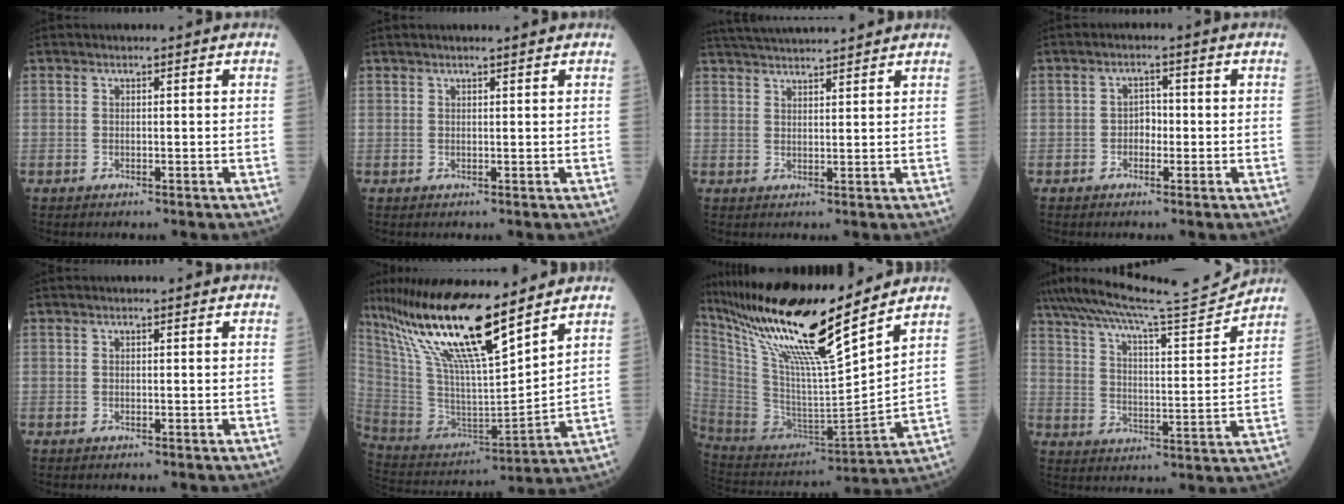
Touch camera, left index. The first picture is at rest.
{"total": 2.4, "force": [2.1, -0.1, 1.1], "torque": [-0.011, 0.016, 0.031]}
{"total": 10.1, "force": [9.4, 0.2, 3.6], "torque": [-0.068, 0.031, 0.144]}
{"total": 2.1, "force": [-0.5, 1.4, 1.4], "torque": [-0.016, 0.007, -0.011]}
{"total": 0.0}
{"total": 21.0, "force": [15.1, 2.5, 14.4], "torque": [-0.281, 0.002, 0.281]}
{"total": 22.4, "force": [16.9, 0.7, 14.6], "torque": [-0.274, -0.004, 0.313]}
{"total": 16.4, "force": [15.4, -1.1, 5.4], "torque": [-0.104, -0.027, 0.240]}